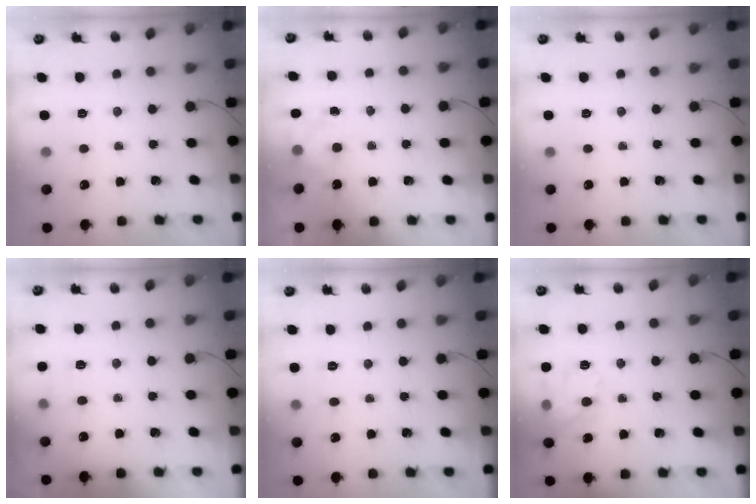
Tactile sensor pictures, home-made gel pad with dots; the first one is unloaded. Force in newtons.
{"total": 6.2, "press": 6.0, "slide": 1.5}
{"total": 0.0}
{"total": 6.2, "press": 5.9, "slide": 1.8}
{"total": 4.3, "press": 4.2, "slide": 1.2}
{"total": 12.5, "press": 12.5, "slide": 0.7}